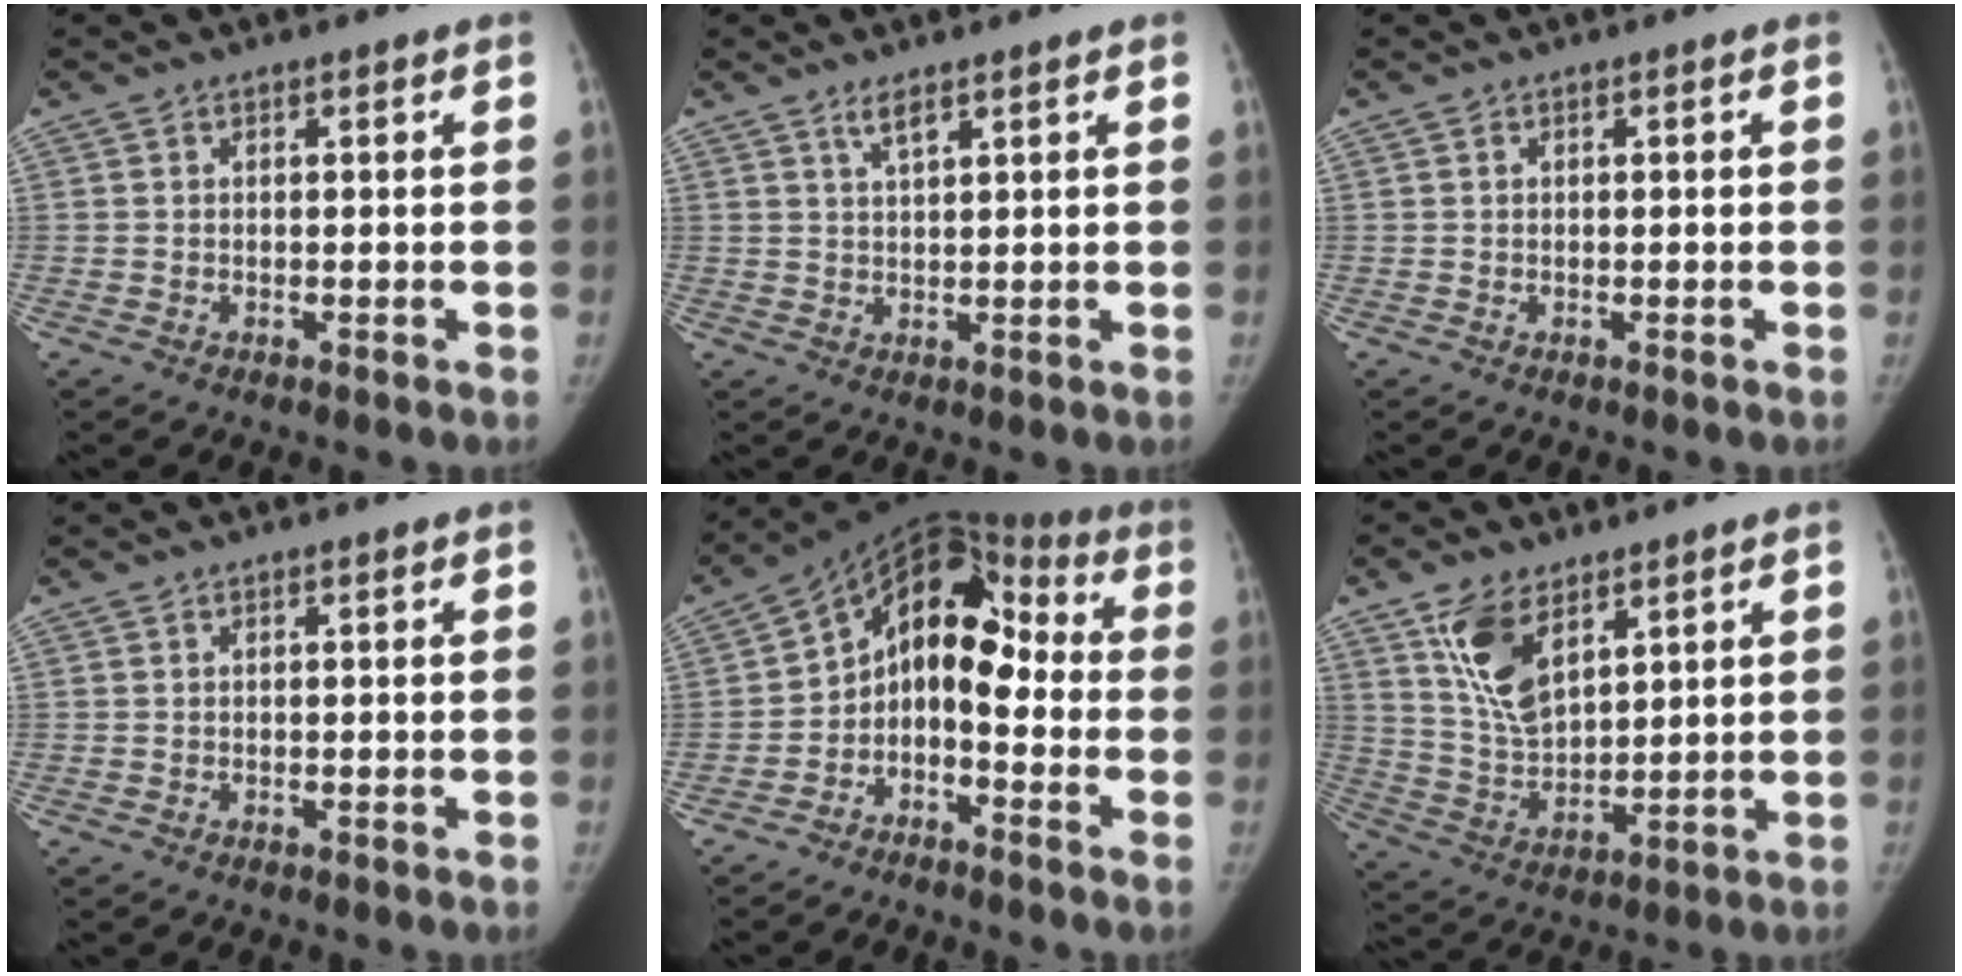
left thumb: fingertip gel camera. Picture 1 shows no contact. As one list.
[{"total": 2.6, "force": [1.8, 0.4, 1.8], "torque": [-0.038, -0.009, 0.039]}, {"total": 0.0}, {"total": 0.0}, {"total": 12.4, "force": [-2.5, 8.6, 8.6], "torque": [-0.093, 0.090, -0.060]}, {"total": 11.4, "force": [6.1, 6.0, 7.5], "torque": [-0.122, -0.030, 0.129]}]